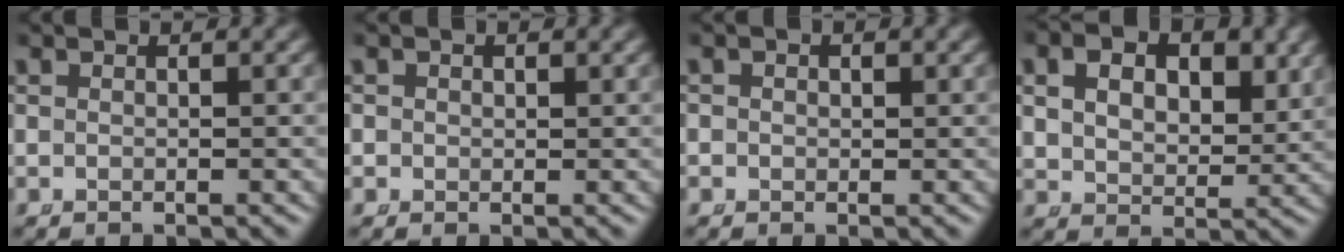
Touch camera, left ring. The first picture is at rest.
{"total": 1.5, "force": [0.2, 1.5, 0.3], "torque": [-0.008, -0.005, 0.005]}
{"total": 1.2, "force": [0.0, 1.2, 0.3], "torque": [-0.006, -0.004, 0.000]}
{"total": 4.6, "force": [1.8, 3.1, 2.8], "torque": [-0.049, -0.016, 0.039]}